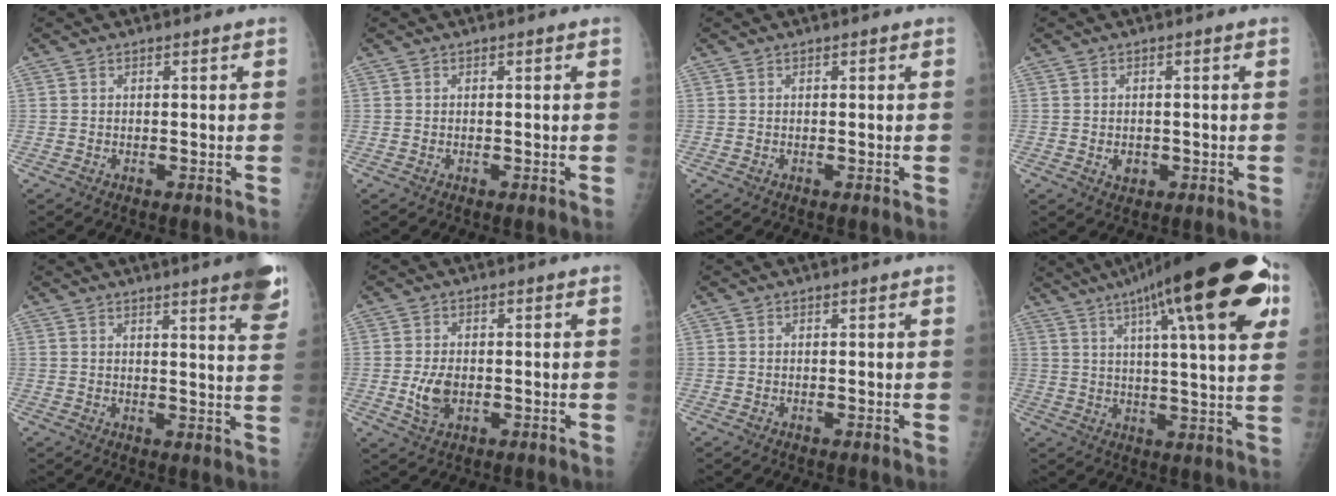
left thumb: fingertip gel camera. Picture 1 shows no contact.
{"total": 0.0}
{"total": 0.0}
{"total": 2.0, "force": [-0.5, 1.6, 1.0], "torque": [-0.007, 0.001, -0.002]}
{"total": 10.6, "force": [6.8, 1.2, 8.0], "torque": [-0.081, -0.028, 0.070]}
{"total": 4.7, "force": [-0.9, 2.9, 3.5], "torque": [-0.067, -0.001, -0.012]}
{"total": 0.0}
{"total": 26.7, "force": [12.6, 5.9, 22.8], "torque": [-0.326, -0.003, 0.180]}